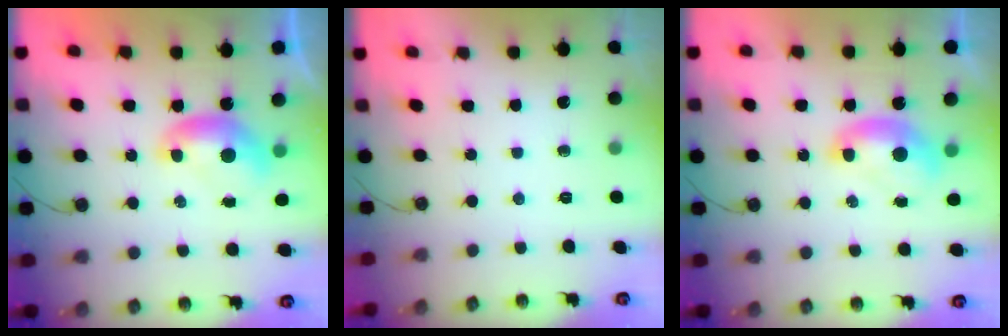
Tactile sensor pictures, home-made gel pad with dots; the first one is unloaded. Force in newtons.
{"total": 0.0}
{"total": 1.2, "press": 1.2, "slide": 0.3}